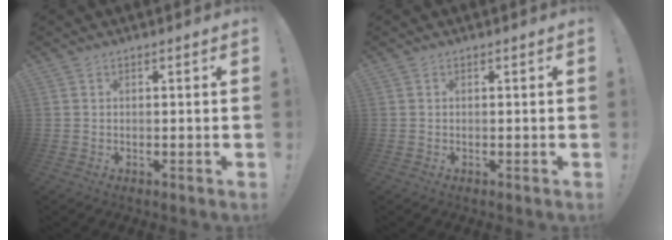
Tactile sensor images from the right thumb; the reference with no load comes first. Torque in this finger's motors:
{"motor_torque": [0.00, 0.00, 0.00, 0.00, 0.00]}